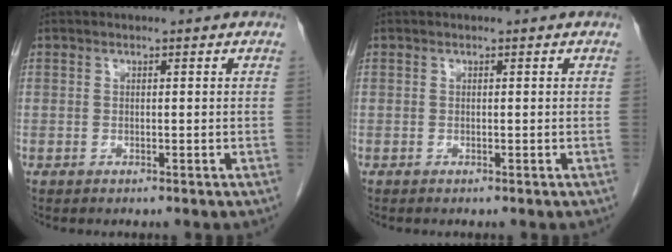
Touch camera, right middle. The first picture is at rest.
{"total": 0.0}